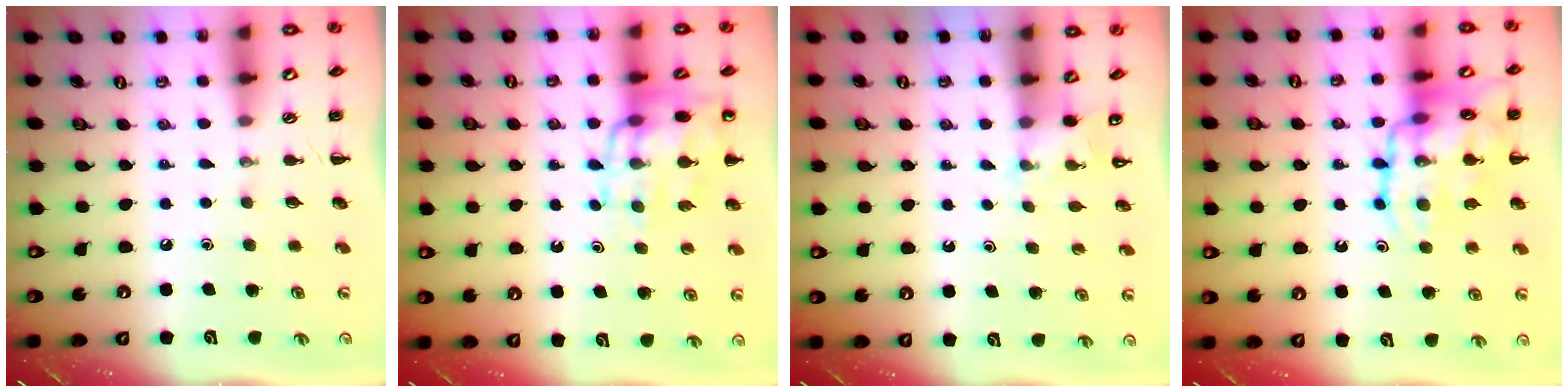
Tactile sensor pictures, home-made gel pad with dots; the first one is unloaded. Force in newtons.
{"total": 13.1, "press": 12.9, "slide": 2.6}
{"total": 2.2, "press": 2.1, "slide": 0.7}
{"total": 18.2, "press": 18.1, "slide": 2.1}